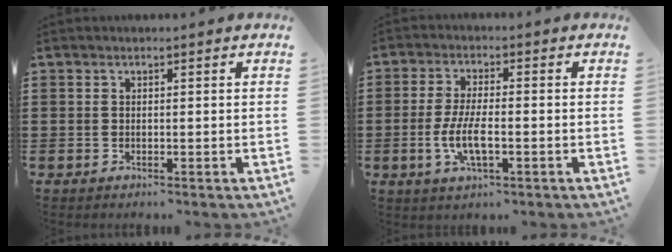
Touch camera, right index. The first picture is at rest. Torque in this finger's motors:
{"motor_torque": [1.65, 0.49, 0.63, 0.18]}